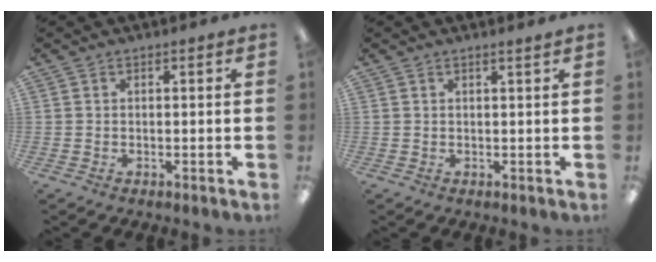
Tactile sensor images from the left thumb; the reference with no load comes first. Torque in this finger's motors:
{"motor_torque": [-0.06, -0.43, -0.38, 0.11, 0.02]}